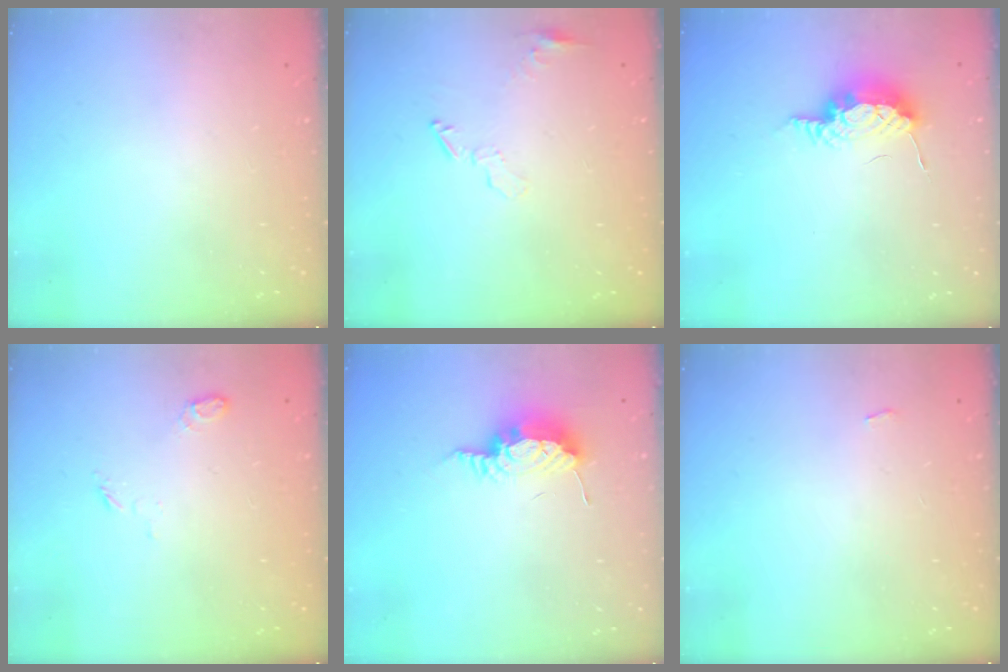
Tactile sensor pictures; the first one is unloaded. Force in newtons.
{"total": 4.8, "press": 4.8, "slide": 0.2}
{"total": 8.3, "press": 8.1, "slide": 1.9}
{"total": 4.5, "press": 4.4, "slide": 0.8}
{"total": 8.4, "press": 8.4, "slide": 0.9}
{"total": 2.3, "press": 2.3, "slide": 0.3}